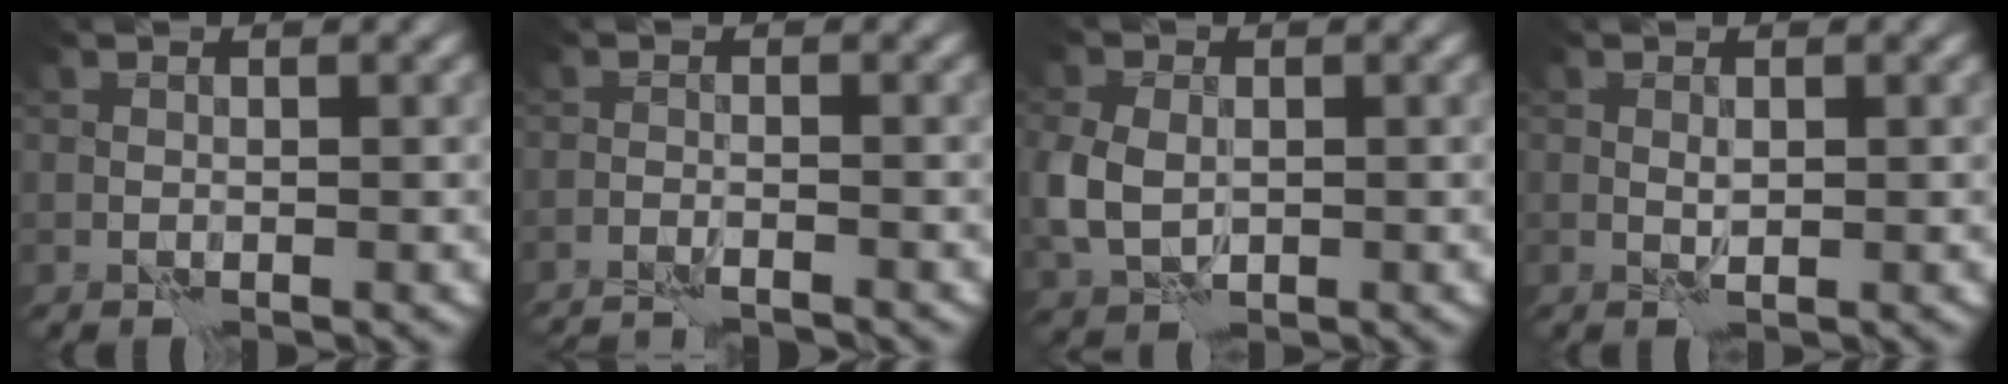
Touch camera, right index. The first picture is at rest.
{"total": 3.6, "force": [-3.5, 0.2, 0.8], "torque": [-0.014, 0.002, -0.052]}
{"total": 4.5, "force": [-0.2, 3.3, 3.0], "torque": [-0.080, -0.004, -0.008]}
{"total": 0.7, "force": [0.5, 0.2, 0.5], "torque": [-0.013, -0.002, 0.009]}